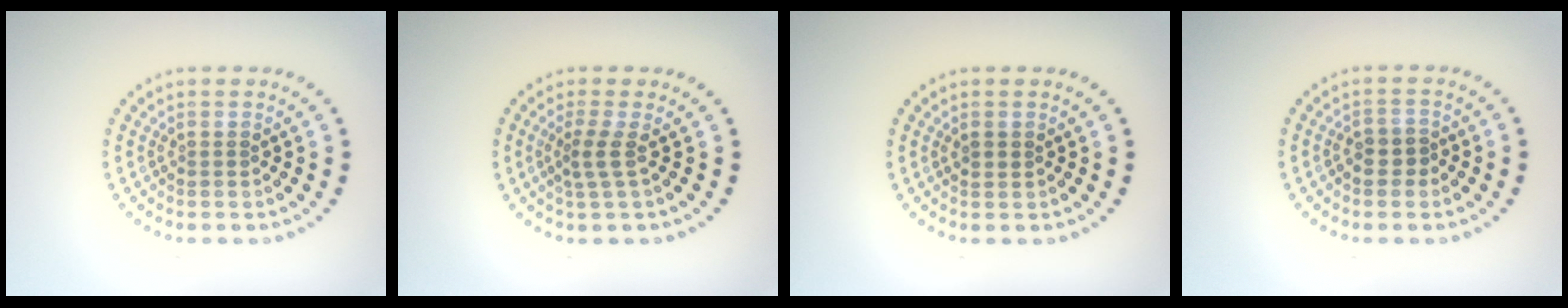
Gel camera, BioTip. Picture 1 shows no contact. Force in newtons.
{"total": 1.9, "press": 1.2, "slide": 1.5}
{"total": 1.0, "press": 0.9, "slide": 0.4}
{"total": 1.5, "press": 1.4, "slide": 0.7}